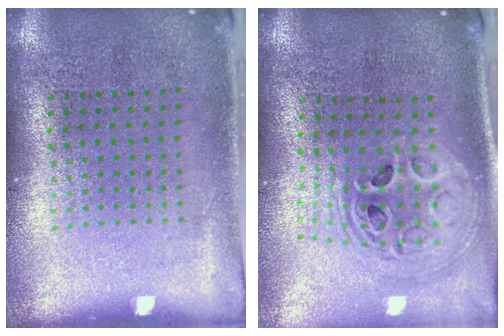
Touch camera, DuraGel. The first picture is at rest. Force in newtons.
{"total": 2.5, "press": 1.9, "slide": 1.6}